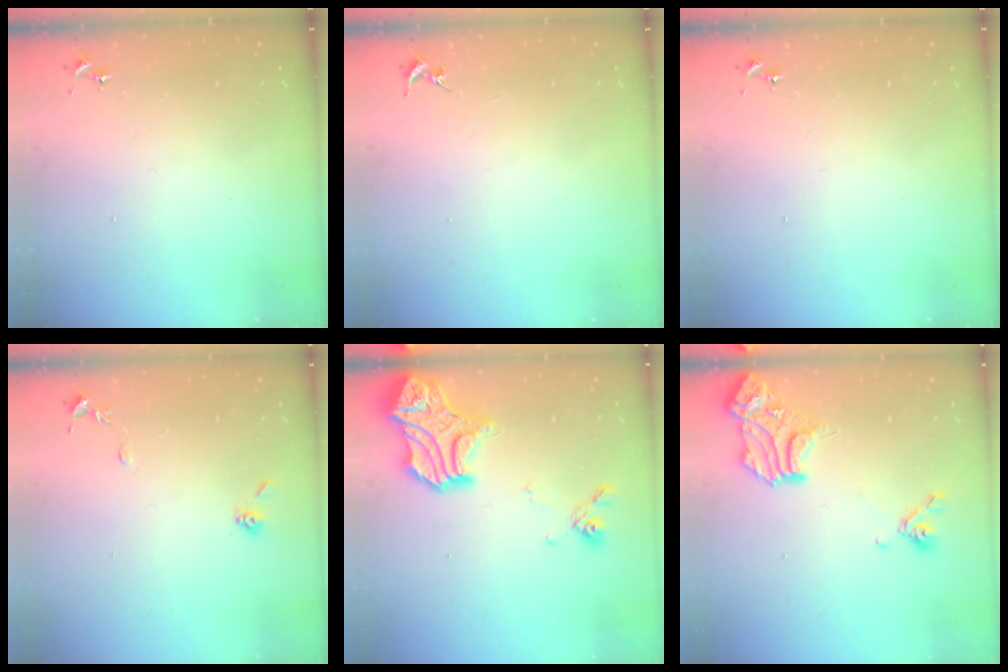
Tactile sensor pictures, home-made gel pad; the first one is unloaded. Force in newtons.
{"total": 0.0}
{"total": 0.0}
{"total": 7.2, "press": 7.2, "slide": 0.8}
{"total": 17.9, "press": 17.9, "slide": 0.7}
{"total": 14.9, "press": 14.8, "slide": 1.2}